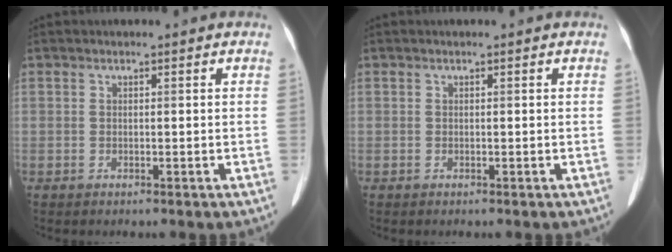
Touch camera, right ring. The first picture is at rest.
{"total": 0.0}